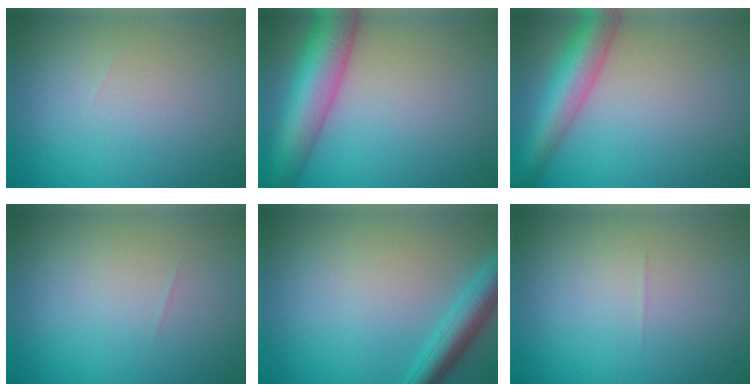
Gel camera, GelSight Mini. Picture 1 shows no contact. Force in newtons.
{"total": 8.7, "press": 8.7, "slide": 0.3}
{"total": 6.0, "press": 6.0, "slide": 0.2}
{"total": 0.0}
{"total": 3.9, "press": 3.9, "slide": 0.2}
{"total": 0.0}